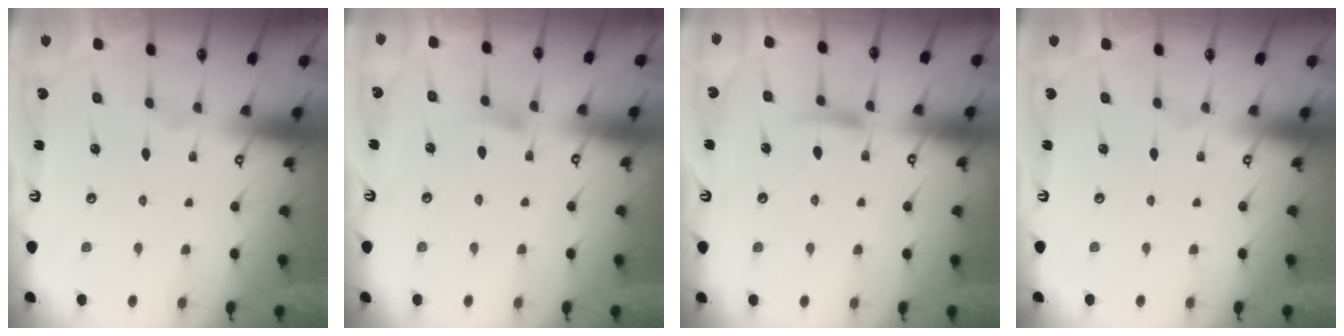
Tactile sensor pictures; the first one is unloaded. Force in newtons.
{"total": 5.2, "press": 5.1, "slide": 0.6}
{"total": 7.9, "press": 7.8, "slide": 0.8}
{"total": 0.0}